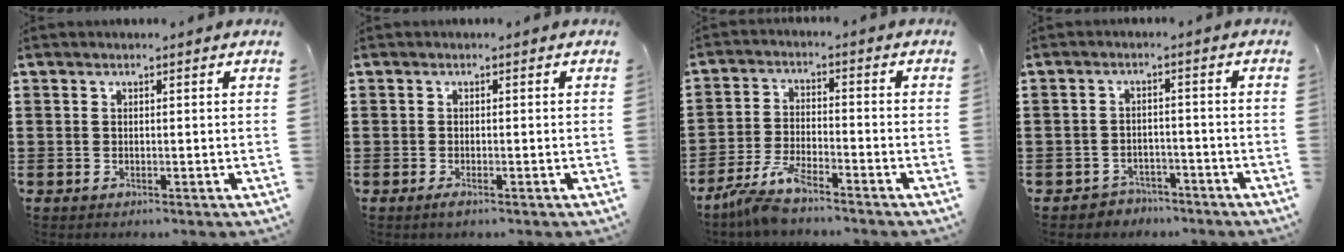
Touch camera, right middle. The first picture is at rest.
{"total": 0.8, "force": [-0.3, 0.1, 0.7], "torque": [-0.013, -0.005, -0.005]}
{"total": 5.9, "force": [-5.0, 0.8, 3.1], "torque": [-0.077, -0.009, -0.100]}
{"total": 2.8, "force": [-2.7, 0.9, -0.3], "torque": [-0.005, 0.003, -0.061]}